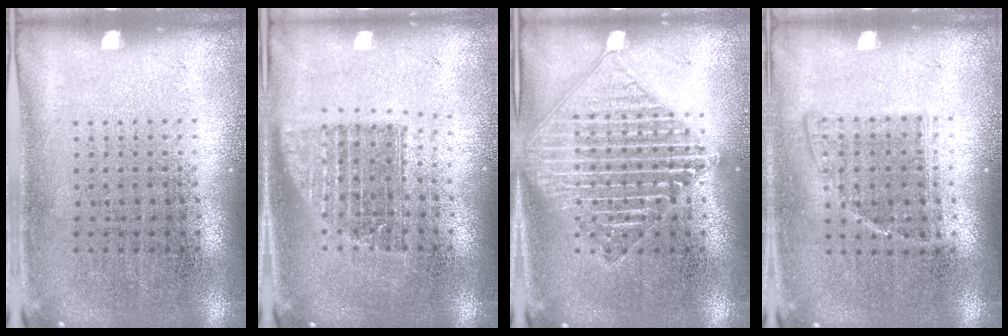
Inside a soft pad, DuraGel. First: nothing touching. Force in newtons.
{"total": 1.3, "press": 1.1, "slide": 0.7}
{"total": 3.3, "press": 3.3, "slide": 0.4}
{"total": 0.8, "press": 0.8, "slide": 0.3}